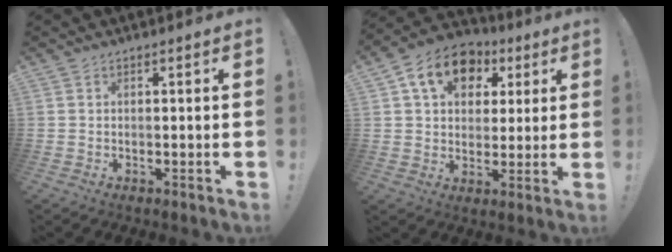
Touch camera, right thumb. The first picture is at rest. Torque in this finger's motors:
{"motor_torque": [1.77, 1.83, 0.16, 0.03, 0.05]}